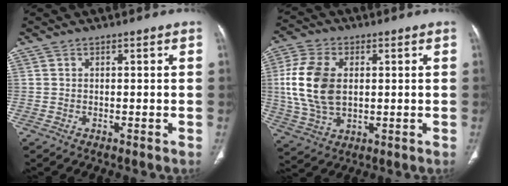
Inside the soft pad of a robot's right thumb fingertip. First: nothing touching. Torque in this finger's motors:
{"motor_torque": [1.52, 1.57, 0.97, -1.18, 0.30]}